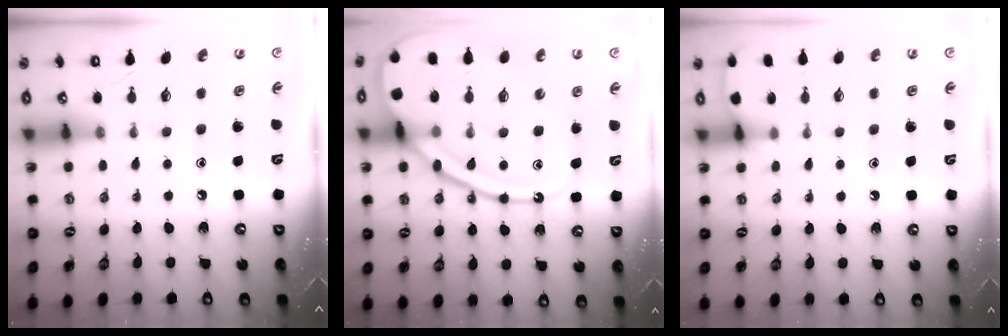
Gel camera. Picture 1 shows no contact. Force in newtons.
{"total": 19.5, "press": 19.4, "slide": 1.2}
{"total": 2.4, "press": 2.4, "slide": 0.4}